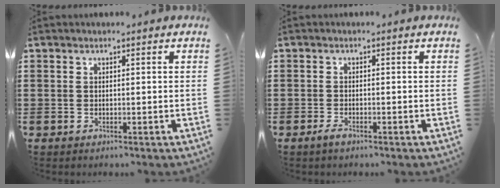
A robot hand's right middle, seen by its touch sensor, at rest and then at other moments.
{"total": 1.1, "force": [-0.7, 0.3, 0.8], "torque": [-0.023, -0.002, -0.016]}